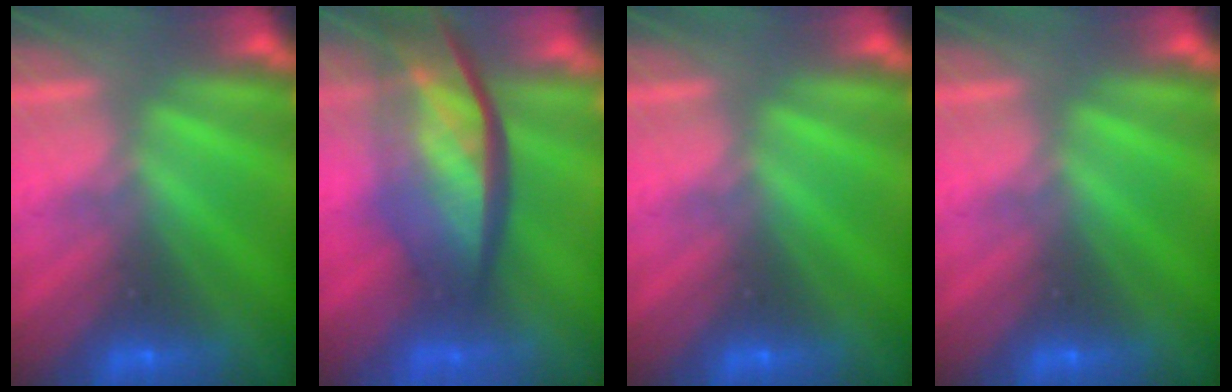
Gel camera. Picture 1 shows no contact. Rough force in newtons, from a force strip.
{"total": 9.3}
{"total": 0.0}
{"total": 0.0}